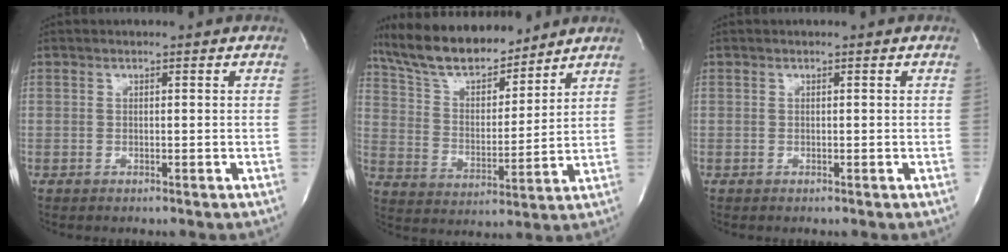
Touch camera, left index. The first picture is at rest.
{"total": 14.0, "force": [12.6, 3.2, 5.2], "torque": [-0.094, 0.007, 0.229]}
{"total": 0.0}